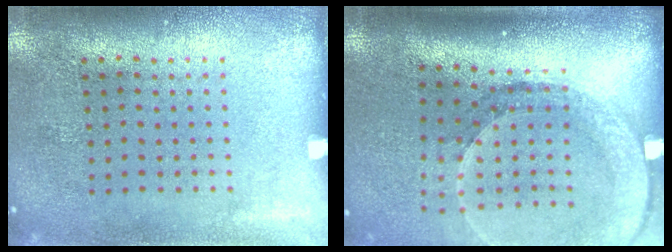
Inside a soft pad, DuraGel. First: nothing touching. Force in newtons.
{"total": 2.8, "press": 2.1, "slide": 1.8}